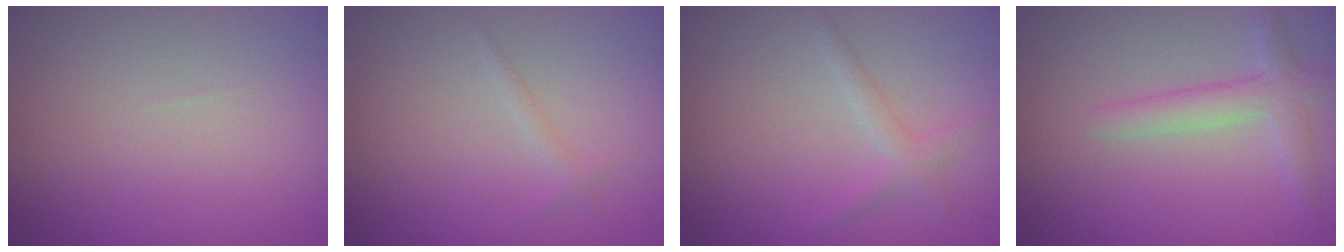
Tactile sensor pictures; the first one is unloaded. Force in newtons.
{"total": 0.8, "press": 0.8, "slide": 0.1}
{"total": 1.6, "press": 1.6, "slide": 0.1}
{"total": 2.8, "press": 2.8, "slide": 0.1}